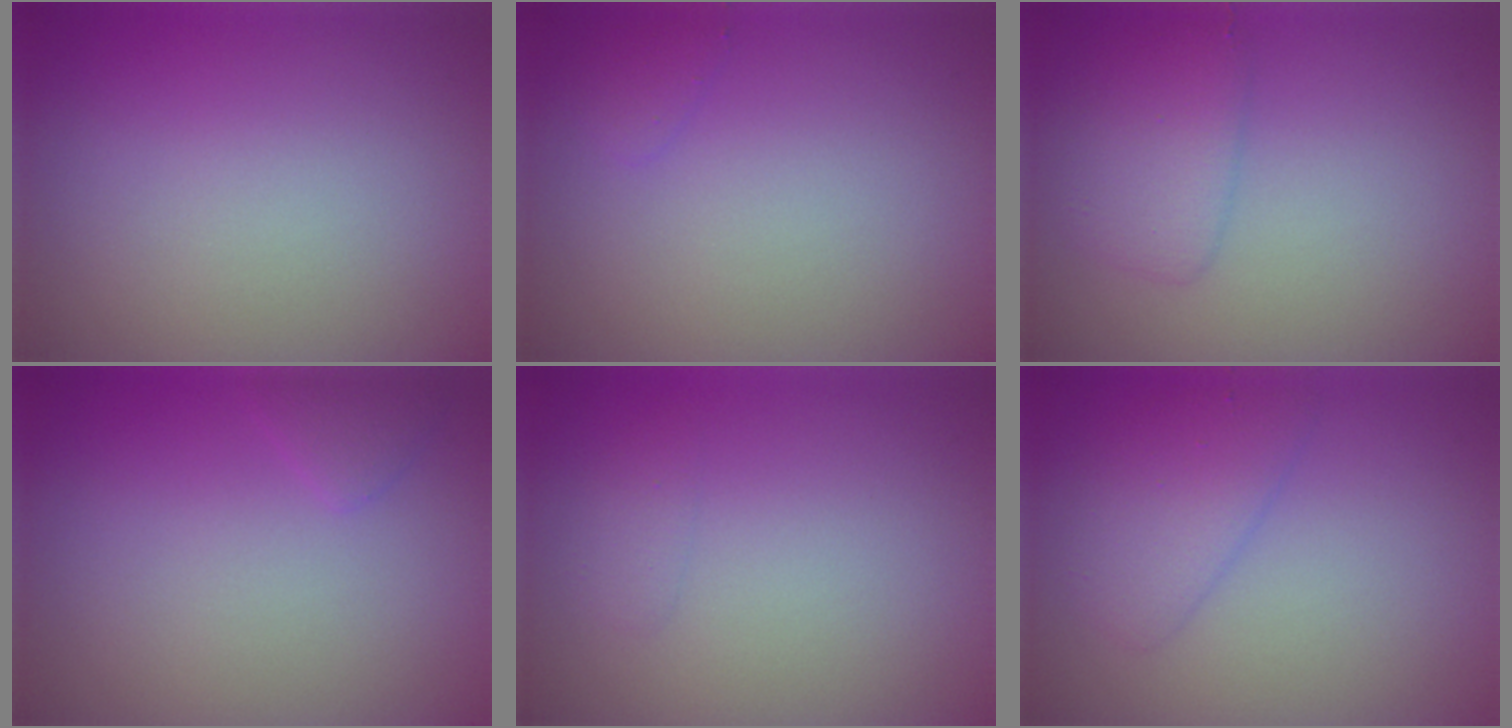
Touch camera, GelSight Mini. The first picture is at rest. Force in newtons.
{"total": 0.8, "press": 0.8, "slide": 0.1}
{"total": 2.8, "press": 2.8, "slide": 0.1}
{"total": 1.1, "press": 1.1, "slide": 0.1}
{"total": 0.9, "press": 0.9, "slide": 0.1}
{"total": 2.7, "press": 2.7, "slide": 0.1}